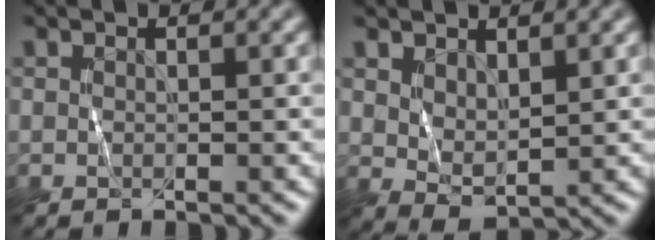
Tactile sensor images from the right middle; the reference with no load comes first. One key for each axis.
{"total": 2.4, "fx": 1.3, "fy": 1.2, "fz": 1.6, "tx": -0.036, "ty": -0.005, "tz": 0.031}